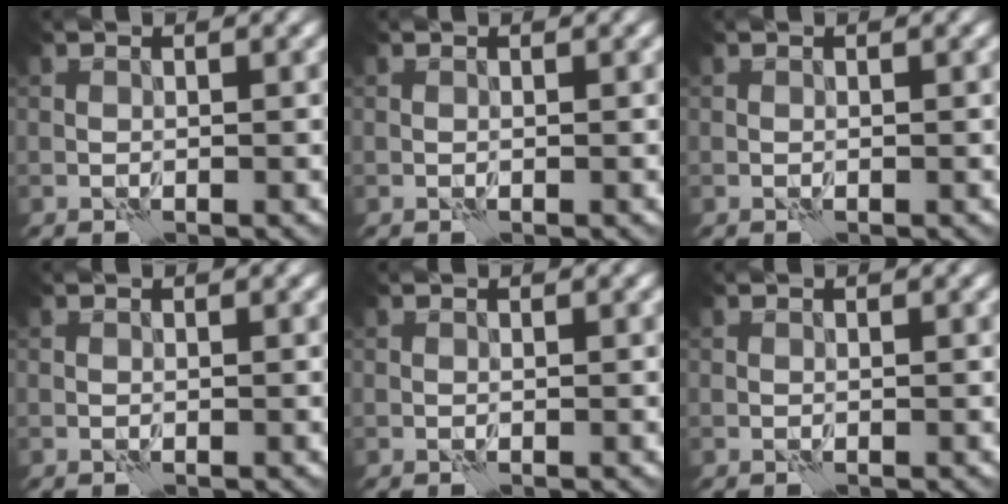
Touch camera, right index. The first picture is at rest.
{"total": 0.0}
{"total": 0.0}
{"total": 0.0}
{"total": 0.0}
{"total": 0.0}